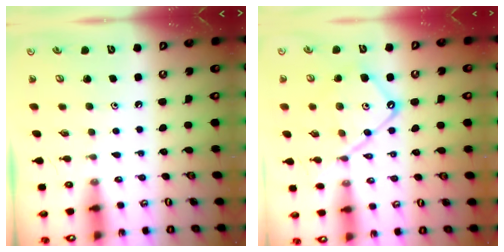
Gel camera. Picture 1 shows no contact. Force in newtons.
{"total": 13.2, "press": 13.2, "slide": 1.4}